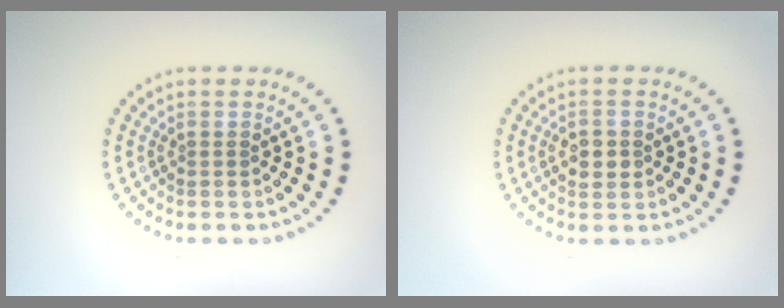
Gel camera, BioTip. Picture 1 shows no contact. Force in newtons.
{"total": 2.4, "press": 2.4, "slide": 0.0}